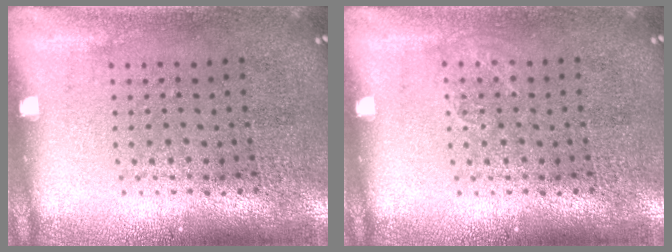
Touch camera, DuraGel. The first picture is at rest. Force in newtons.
{"total": 0.8, "press": 0.8, "slide": 0.0}